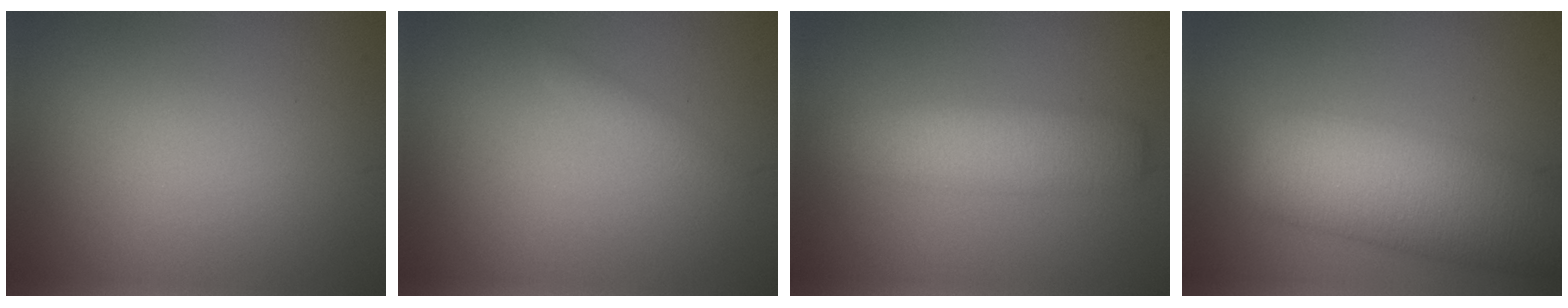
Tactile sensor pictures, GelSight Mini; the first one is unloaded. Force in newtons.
{"total": 1.0, "press": 1.0, "slide": 0.0}
{"total": 4.7, "press": 4.7, "slide": 0.3}
{"total": 10.7, "press": 10.7, "slide": 0.7}